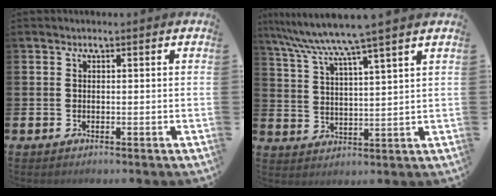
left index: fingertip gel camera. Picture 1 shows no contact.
{"total": 7.4, "force": [6.5, -0.6, 3.4], "torque": [-0.087, -0.037, 0.111]}